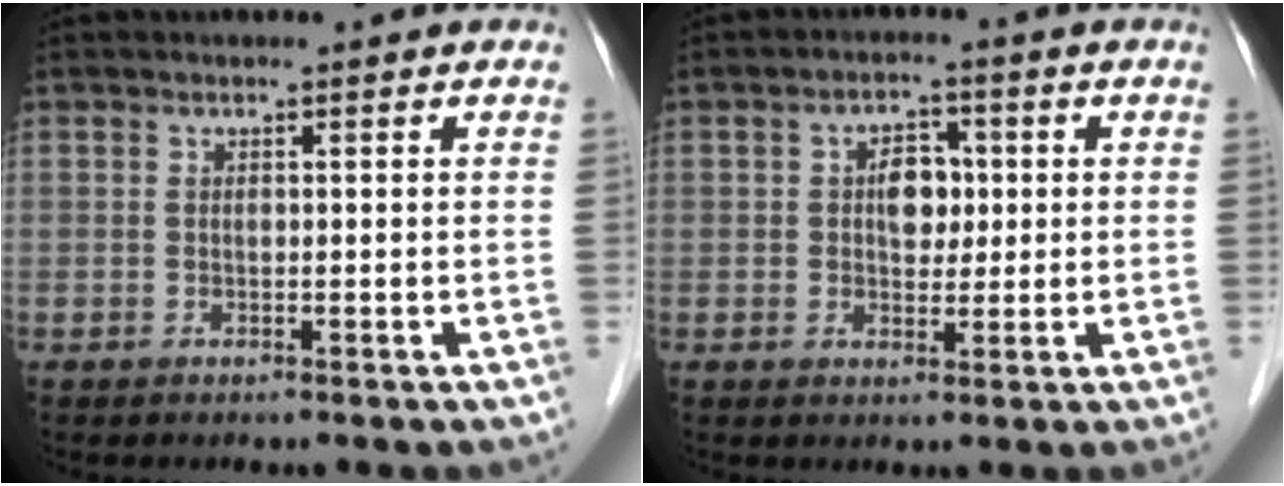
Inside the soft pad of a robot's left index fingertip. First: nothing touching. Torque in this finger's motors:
{"motor_torque": [0.16, 0.02, 0.09, 0.06]}